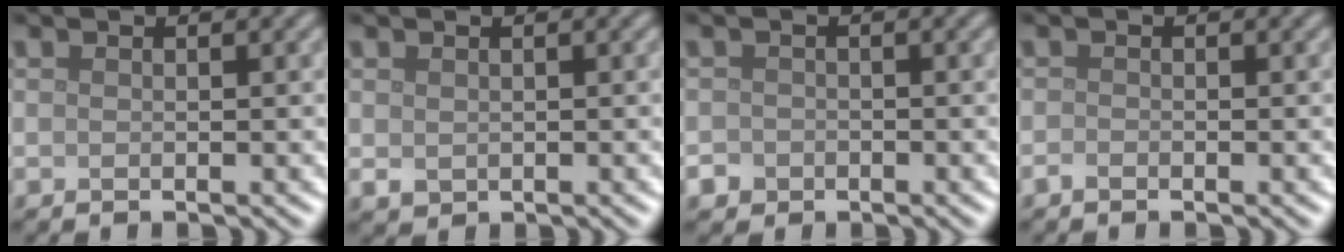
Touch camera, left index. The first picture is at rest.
{"total": 0.9, "force": [0.2, 0.8, 0.4], "torque": [-0.006, -0.001, 0.005]}
{"total": 1.6, "force": [-0.9, 1.4, 0.2], "torque": [0.004, 0.005, -0.014]}
{"total": 0.6, "force": [-0.5, 0.3, 0.2], "torque": [-0.002, -0.002, -0.011]}